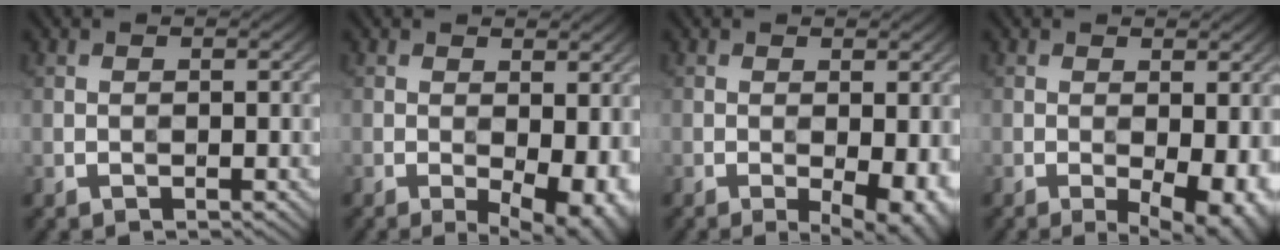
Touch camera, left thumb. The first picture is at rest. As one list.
[{"total": 7.4, "force": [-1.5, 3.3, 6.4], "torque": [-0.090, -0.010, -0.015]}, {"total": 4.9, "force": [-1.3, 1.7, 4.4], "torque": [-0.061, -0.011, -0.015]}, {"total": 6.3, "force": [-1.6, 2.5, 5.6], "torque": [-0.082, -0.013, -0.015]}]